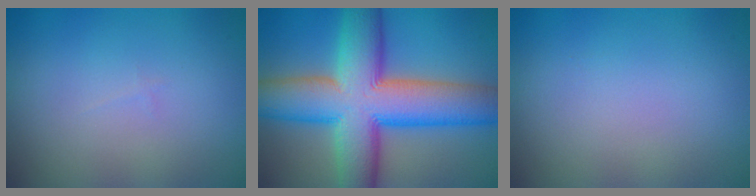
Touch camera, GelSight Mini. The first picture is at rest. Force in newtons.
{"total": 14.0, "press": 14.0, "slide": 0.5}
{"total": 0.0}